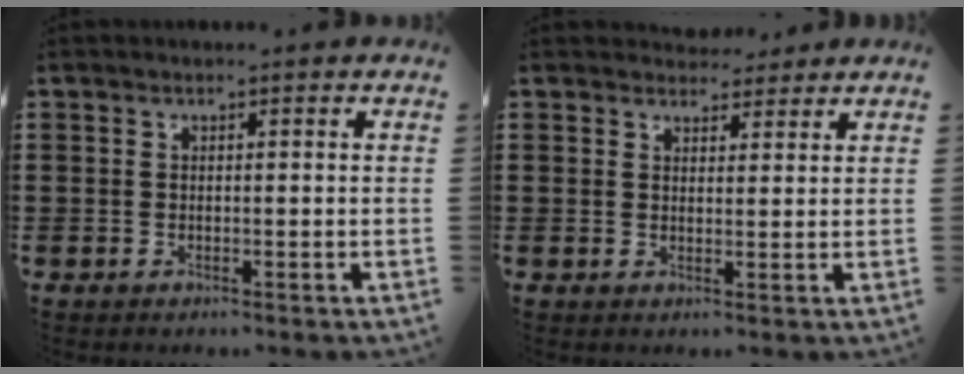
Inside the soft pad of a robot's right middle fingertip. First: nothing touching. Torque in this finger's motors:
{"motor_torque": [0.28, -0.16, -0.06, -0.02]}